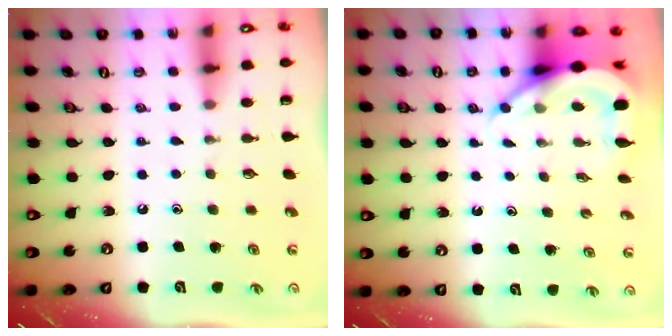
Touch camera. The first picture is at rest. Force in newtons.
{"total": 7.1, "press": 7.1, "slide": 0.7}